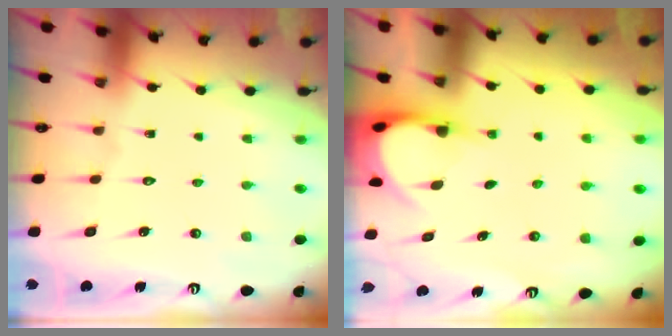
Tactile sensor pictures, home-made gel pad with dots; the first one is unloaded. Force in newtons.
{"total": 3.7, "press": 3.7, "slide": 0.3}